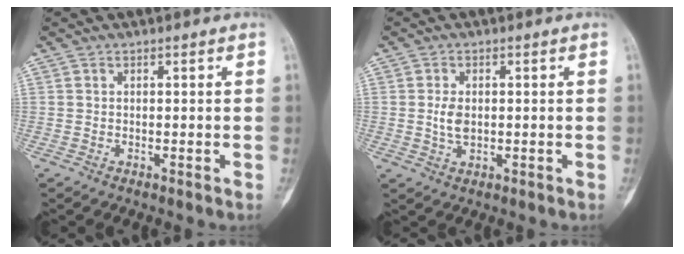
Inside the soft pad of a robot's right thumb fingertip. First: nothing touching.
{"total": 3.5, "force": [0.1, 2.2, 2.7], "torque": [-0.048, -0.002, 0.004]}